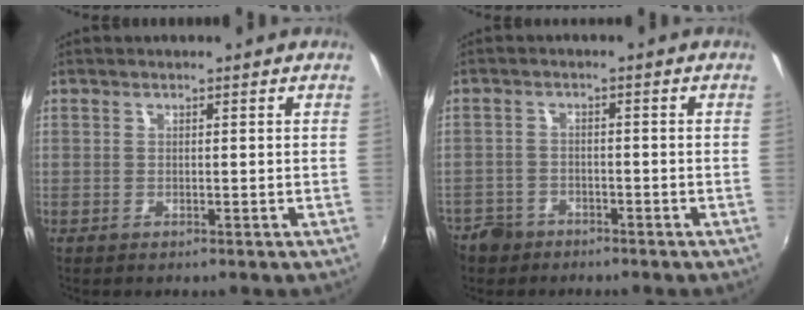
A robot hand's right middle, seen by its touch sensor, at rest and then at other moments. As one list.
[{"total": 7.6, "force": [-5.0, 5.4, 1.9], "torque": [-0.068, 0.007, -0.086]}]